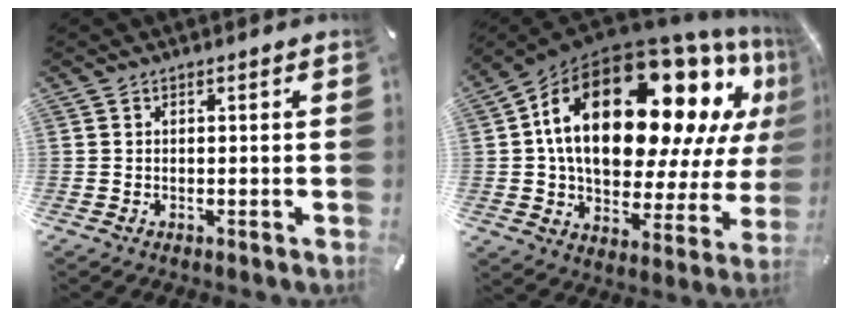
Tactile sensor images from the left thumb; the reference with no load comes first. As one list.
[{"total": 32.1, "force": [11.5, 17.4, 24.5], "torque": [-0.408, -0.072, 0.202]}]